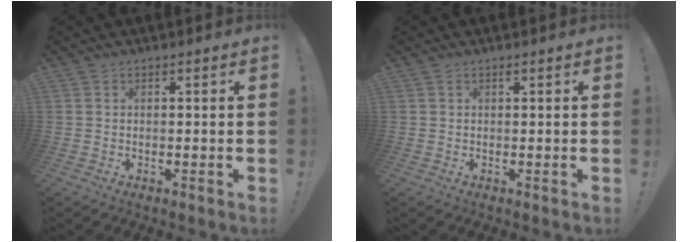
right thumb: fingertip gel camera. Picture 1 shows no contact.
{"total": 0.0}